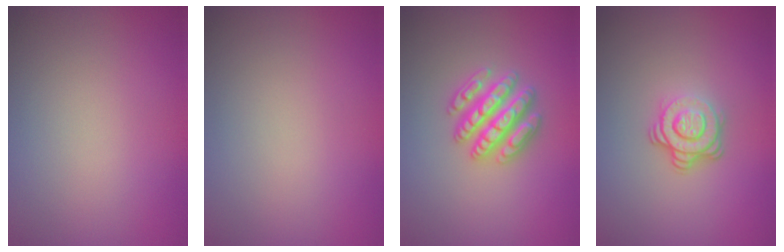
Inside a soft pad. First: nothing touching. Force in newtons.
{"total": 0.0}
{"total": 4.8, "press": 4.7, "slide": 0.8}
{"total": 3.7, "press": 2.5, "slide": 2.6}